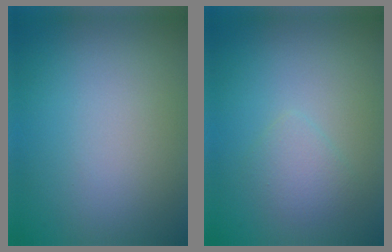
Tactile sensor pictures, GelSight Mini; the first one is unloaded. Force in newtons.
{"total": 1.7, "press": 1.7, "slide": 0.1}